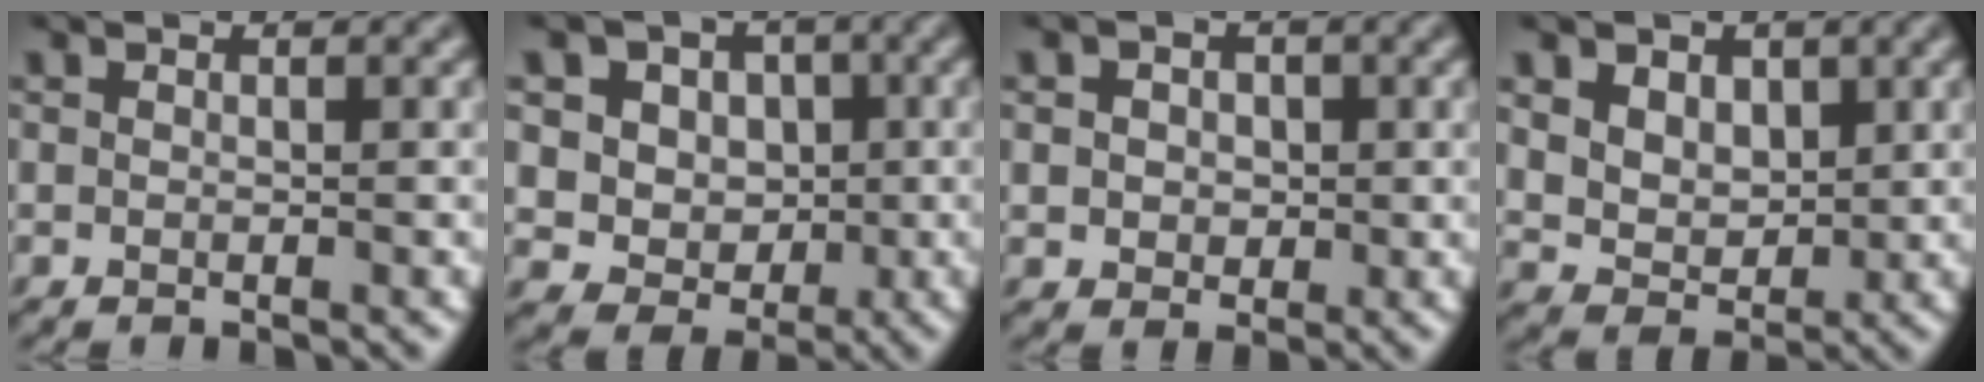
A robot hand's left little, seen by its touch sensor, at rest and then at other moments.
{"total": 7.1, "force": [1.8, 6.1, 3.2], "torque": [-0.054, 0.007, 0.020]}
{"total": 3.0, "force": [0.4, 2.5, 1.6], "torque": [-0.023, 0.008, -0.008]}
{"total": 5.8, "force": [2.4, 4.4, 2.8], "torque": [-0.072, 0.005, 0.044]}